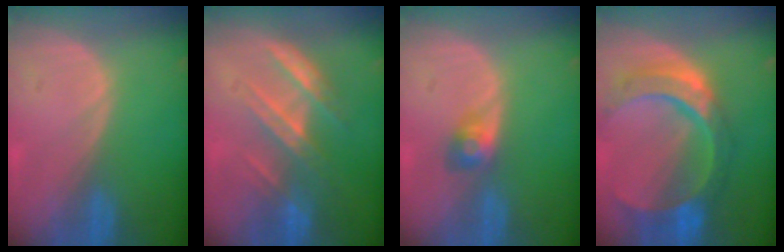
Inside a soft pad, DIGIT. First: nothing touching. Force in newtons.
{"total": 7.3, "press": 6.6, "slide": 3.2}
{"total": 2.9, "press": 2.7, "slide": 1.1}
{"total": 11.0, "press": 9.2, "slide": 6.0}